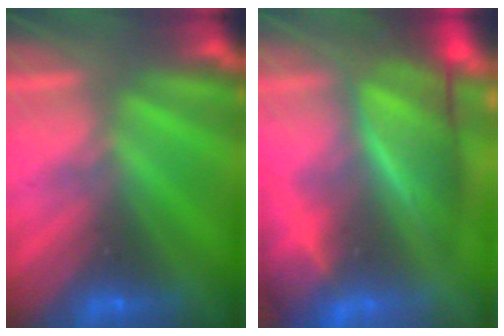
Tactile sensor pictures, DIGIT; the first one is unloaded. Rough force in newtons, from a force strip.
{"total": 7.0}